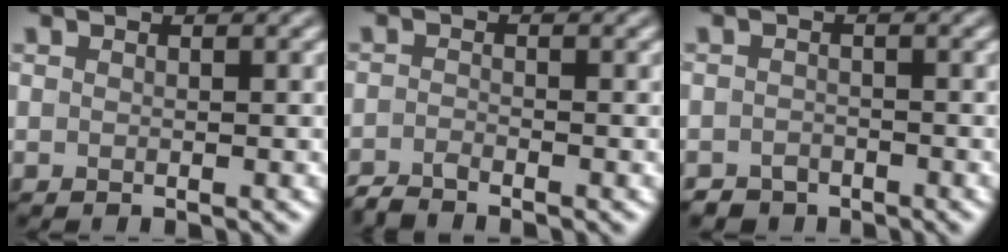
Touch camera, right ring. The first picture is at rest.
{"total": 1.6, "force": [-1.5, 0.0, 0.4], "torque": [-0.012, -0.002, -0.041]}
{"total": 2.3, "force": [-1.7, 1.5, 0.2], "torque": [0.011, 0.007, -0.031]}